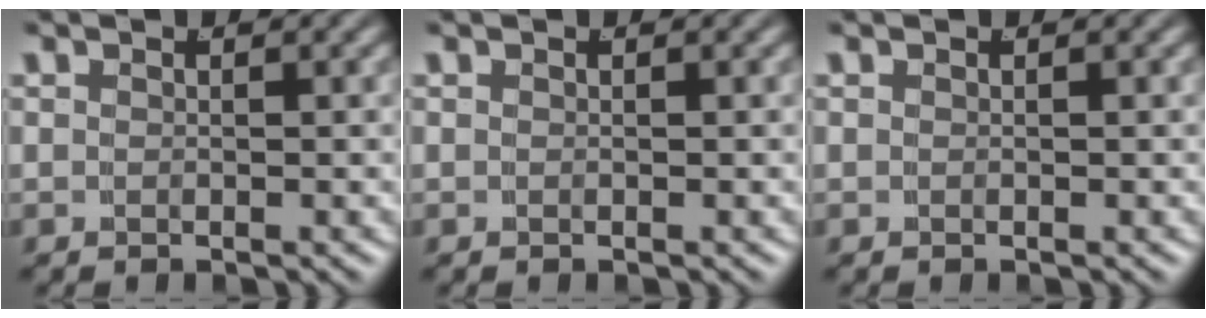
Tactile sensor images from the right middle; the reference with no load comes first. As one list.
[{"total": 0.0}, {"total": 0.0}]